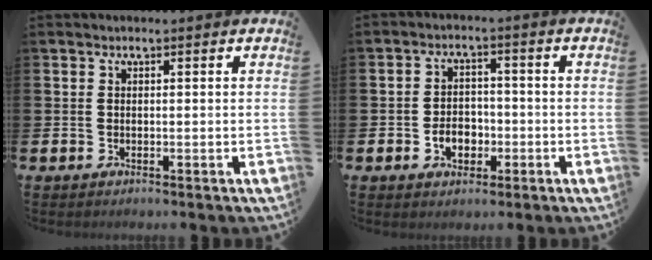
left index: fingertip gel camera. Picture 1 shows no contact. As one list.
[{"total": 3.8, "force": [-1.4, 2.8, 2.1], "torque": [-0.027, -0.001, -0.033]}]